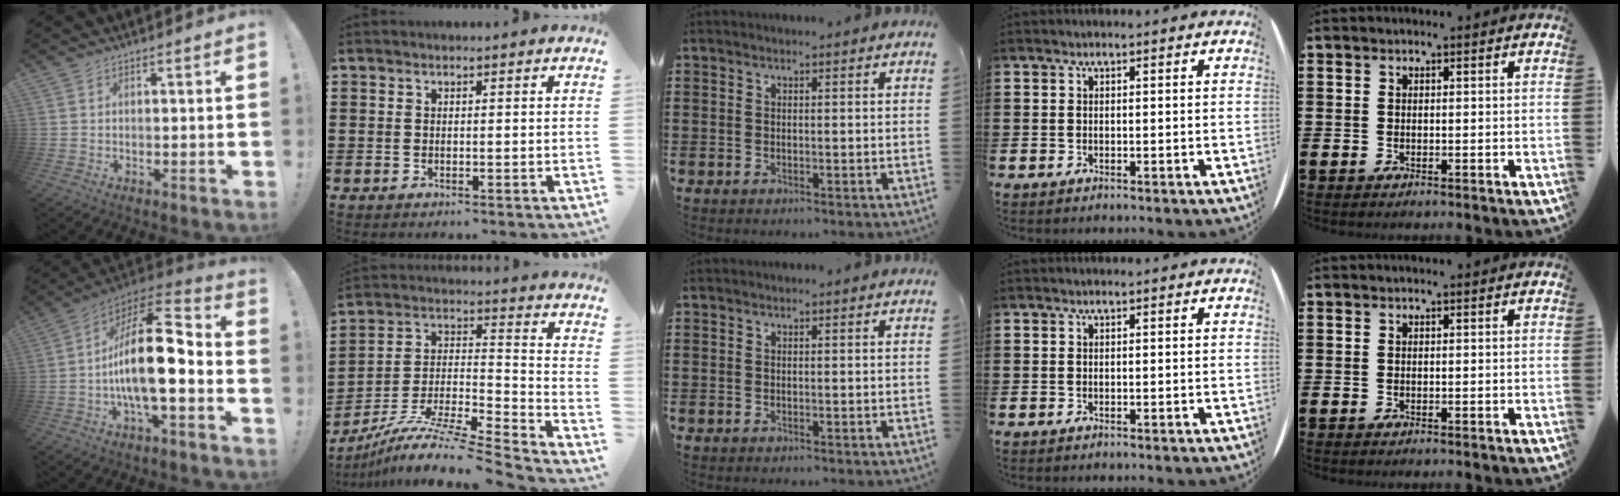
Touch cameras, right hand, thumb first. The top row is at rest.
{"thumb": {"total": 20.0, "force": [-3.0, 7.4, 18.3], "torque": [-0.331, 0.018, -0.050]}, "index": {"total": 10.4, "force": [-8.6, 0.7, 5.8], "torque": [-0.103, 0.006, -0.172]}}